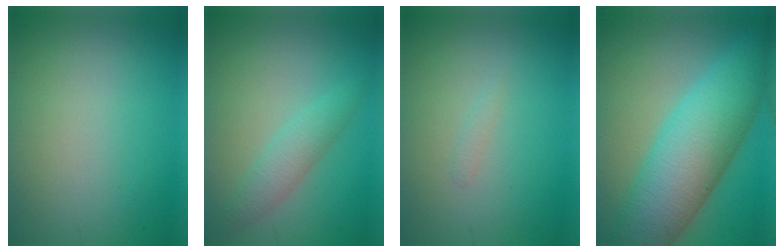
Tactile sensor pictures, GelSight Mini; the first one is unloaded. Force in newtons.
{"total": 2.4, "press": 2.4, "slide": 0.1}
{"total": 0.5, "press": 0.5, "slide": 0.0}
{"total": 10.3, "press": 10.3, "slide": 0.2}